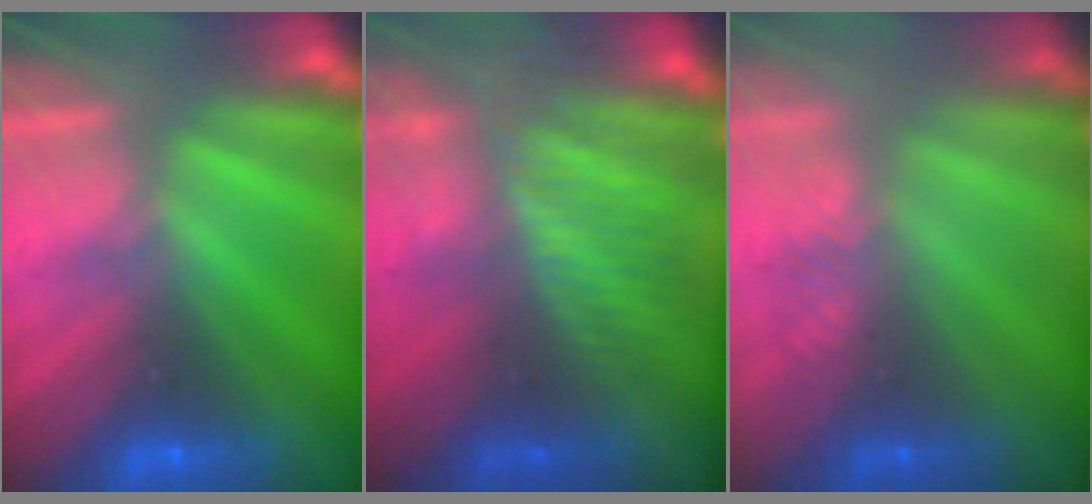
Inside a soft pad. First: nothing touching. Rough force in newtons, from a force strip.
{"total": 4.8}
{"total": 2.9}